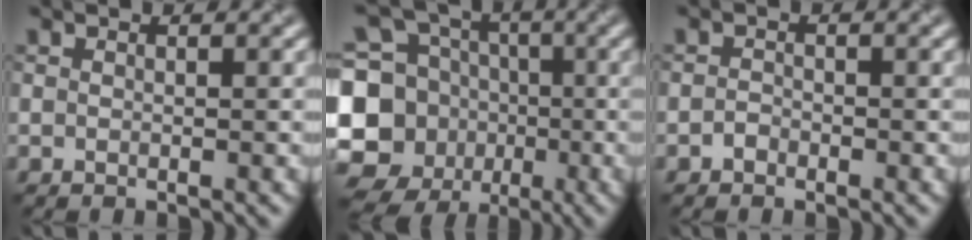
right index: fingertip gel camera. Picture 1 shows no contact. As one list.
[{"total": 12.0, "force": [-3.4, 10.5, 4.7], "torque": [-0.115, -0.010, -0.061]}, {"total": 0.8, "force": [-0.6, 0.5, 0.2], "torque": [-0.003, 0.001, -0.013]}]